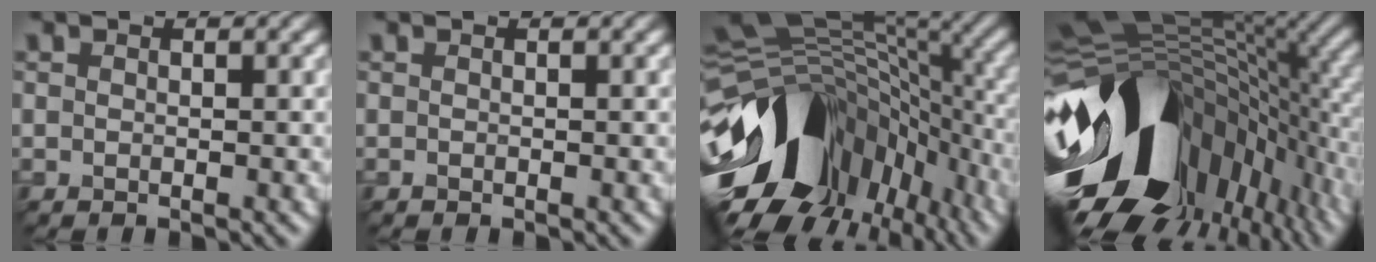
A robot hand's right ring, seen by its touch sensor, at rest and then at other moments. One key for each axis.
{"total": 0.0}
{"total": 14.0, "fx": -4.6, "fy": 9.3, "fz": 9.4, "tx": -0.183, "ty": 0.000, "tz": -0.078}
{"total": 18.0, "fx": -4.5, "fy": 10.9, "fz": 13.5, "tx": -0.244, "ty": -0.020, "tz": -0.074}